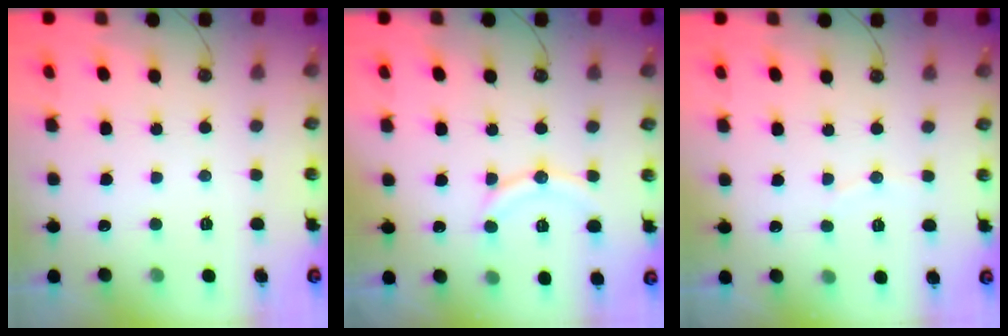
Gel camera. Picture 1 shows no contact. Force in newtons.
{"total": 11.8, "press": 11.7, "slide": 1.2}
{"total": 3.3, "press": 3.3, "slide": 0.4}